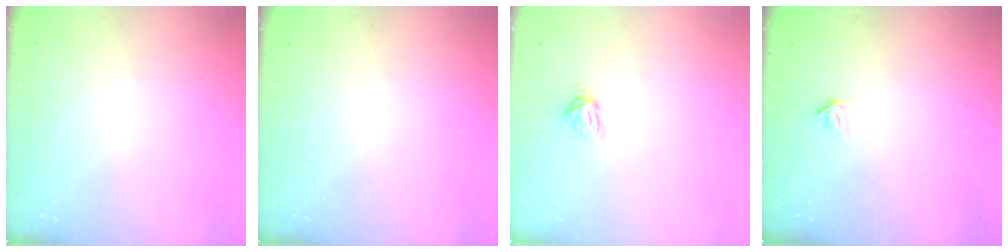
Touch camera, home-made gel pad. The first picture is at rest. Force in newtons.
{"total": 0.0}
{"total": 5.2, "press": 5.2, "slide": 0.7}
{"total": 2.1, "press": 2.1, "slide": 0.2}